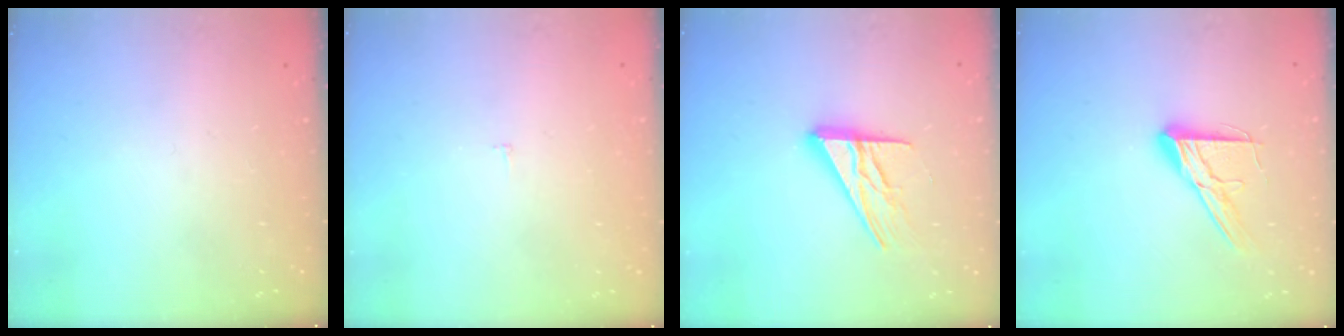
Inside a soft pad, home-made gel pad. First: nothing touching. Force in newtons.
{"total": 2.3, "press": 2.3, "slide": 0.2}
{"total": 13.9, "press": 13.8, "slide": 1.3}
{"total": 12.3, "press": 12.3, "slide": 1.0}